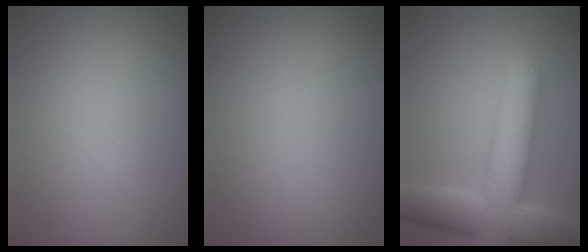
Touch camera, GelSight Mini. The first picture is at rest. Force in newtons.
{"total": 0.0}
{"total": 9.4, "press": 9.4, "slide": 0.8}